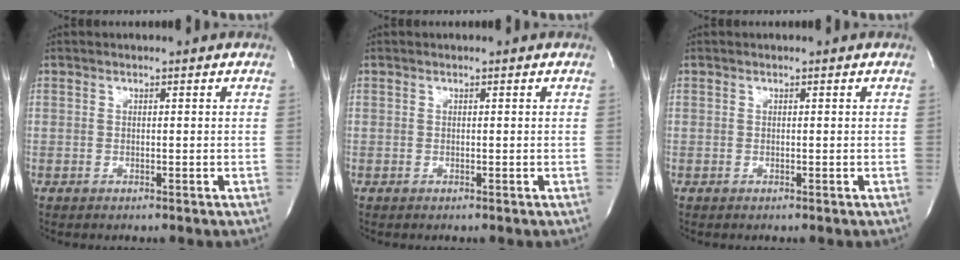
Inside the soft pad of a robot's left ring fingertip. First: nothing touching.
{"total": 0.0}
{"total": 0.0}